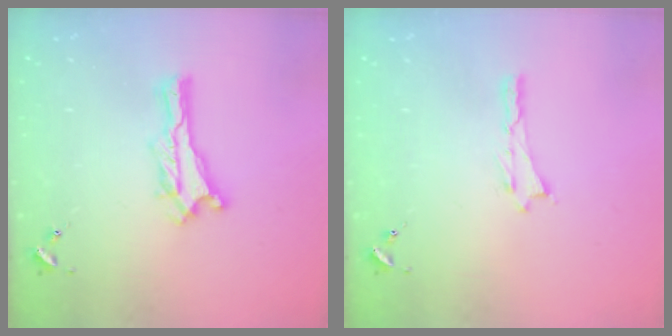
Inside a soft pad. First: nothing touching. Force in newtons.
{"total": 0.0}